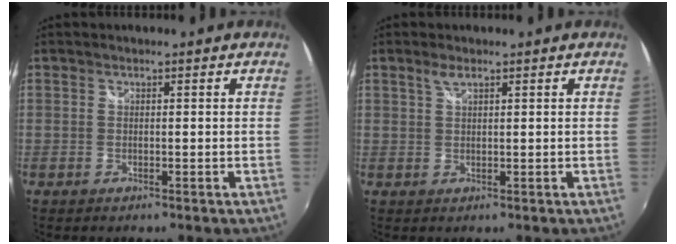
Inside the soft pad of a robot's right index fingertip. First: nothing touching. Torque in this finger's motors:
{"motor_torque": [0.00, 0.00, 0.04, 0.02]}